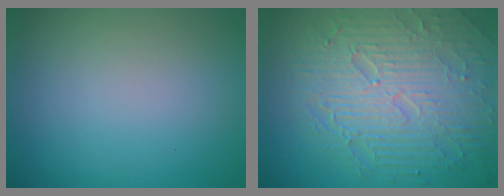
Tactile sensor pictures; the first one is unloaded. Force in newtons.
{"total": 10.1, "press": 6.5, "slide": 7.7}